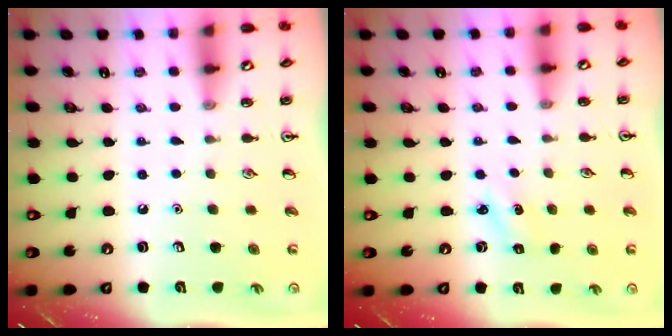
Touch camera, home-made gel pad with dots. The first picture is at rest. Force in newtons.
{"total": 1.6, "press": 1.5, "slide": 0.6}